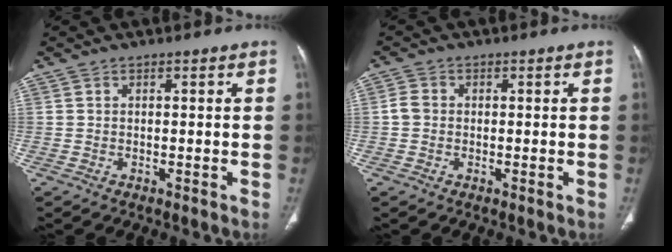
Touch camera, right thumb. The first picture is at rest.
{"total": 2.3, "force": [-0.2, 2.0, 1.2], "torque": [-0.018, 0.007, -0.008]}